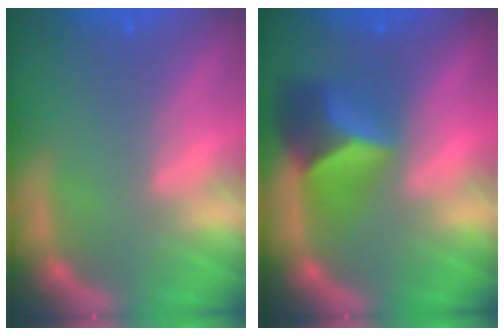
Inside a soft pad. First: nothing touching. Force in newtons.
{"total": 5.4}